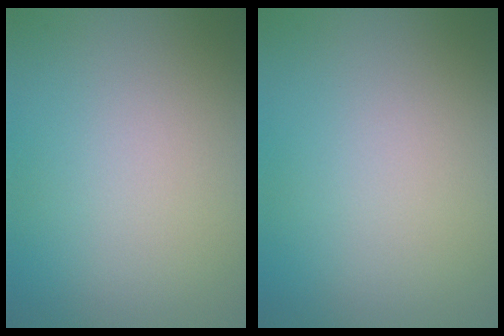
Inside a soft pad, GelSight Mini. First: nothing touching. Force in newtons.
{"total": 0.0}